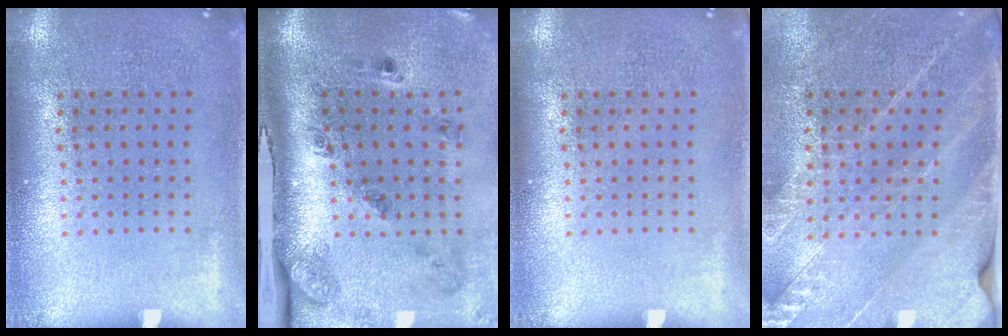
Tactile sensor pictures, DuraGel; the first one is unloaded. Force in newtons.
{"total": 2.5, "press": 1.7, "slide": 1.8}
{"total": 0.0}
{"total": 2.6, "press": 2.5, "slide": 0.4}